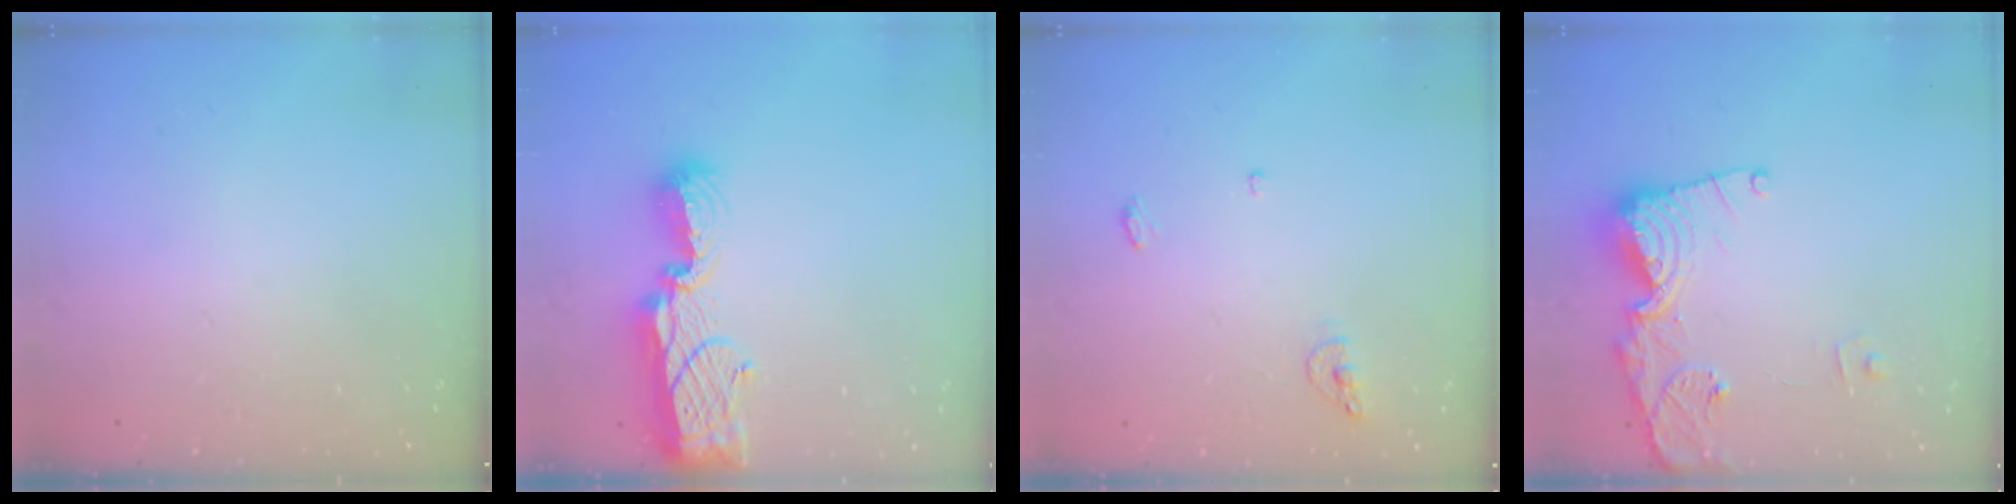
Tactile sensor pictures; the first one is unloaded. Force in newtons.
{"total": 14.1, "press": 14.1, "slide": 0.7}
{"total": 6.4, "press": 6.3, "slide": 1.5}
{"total": 13.6, "press": 13.5, "slide": 1.8}